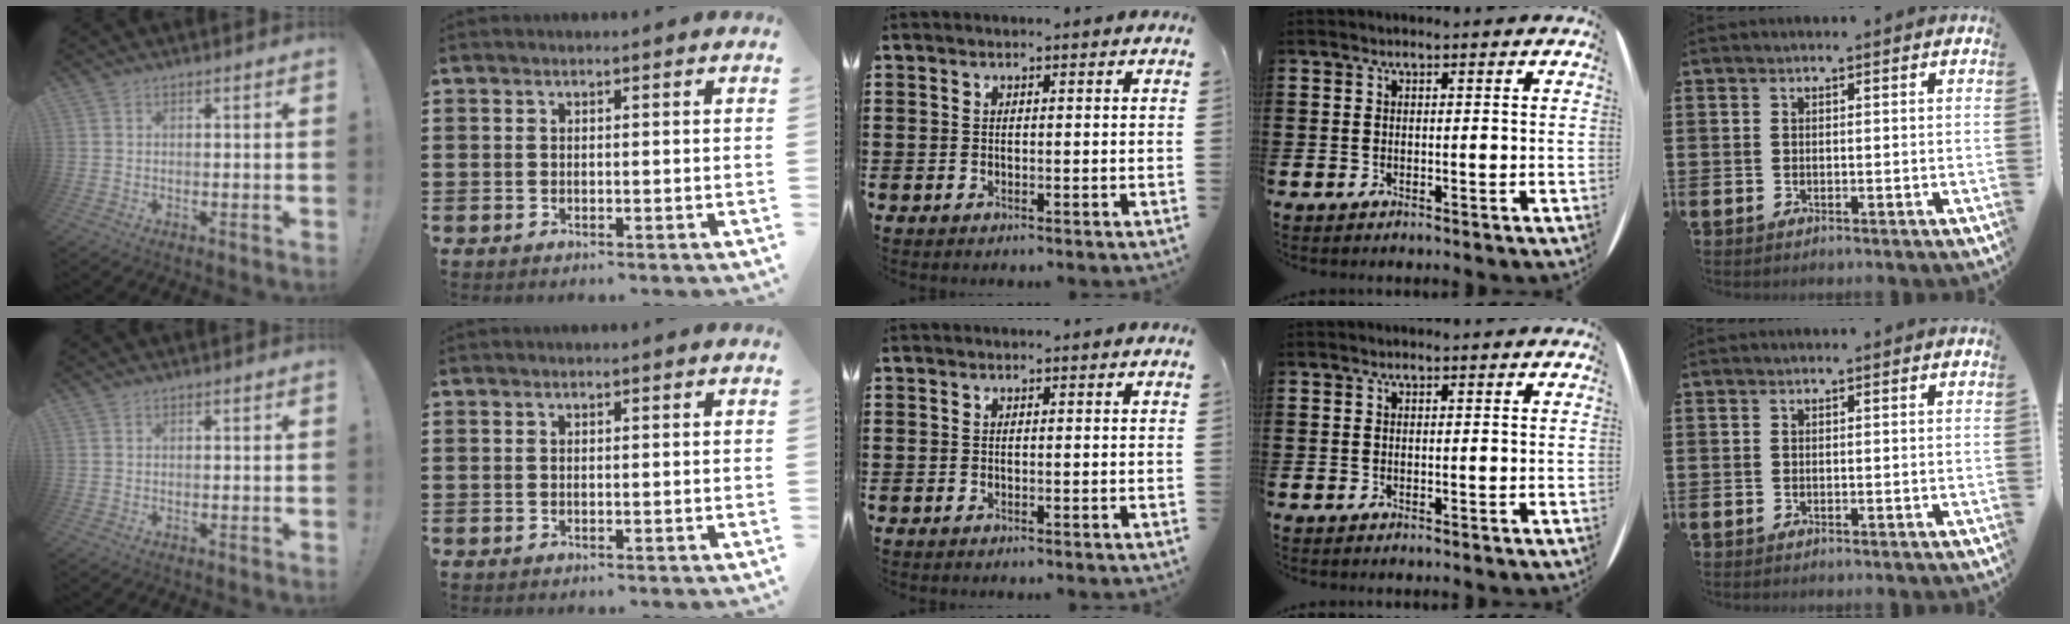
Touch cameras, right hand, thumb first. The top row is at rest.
{}